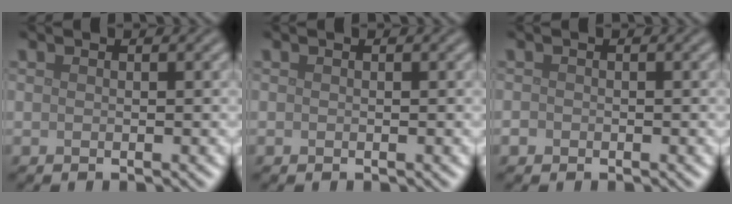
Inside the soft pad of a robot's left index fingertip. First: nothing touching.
{"total": 0.0}
{"total": 0.6, "force": [-0.3, 0.5, 0.1], "torque": [0.000, -0.003, -0.008]}